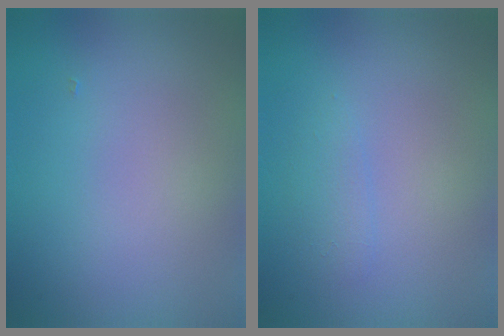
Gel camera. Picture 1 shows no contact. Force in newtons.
{"total": 1.0, "press": 1.0, "slide": 0.0}